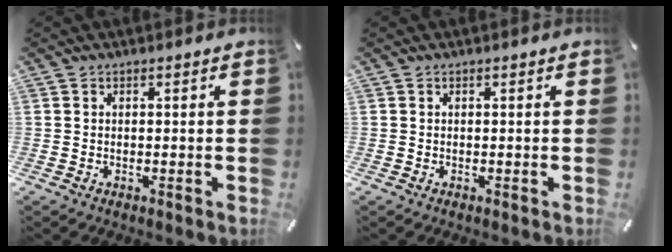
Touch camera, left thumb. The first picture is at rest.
{"total": 0.0}